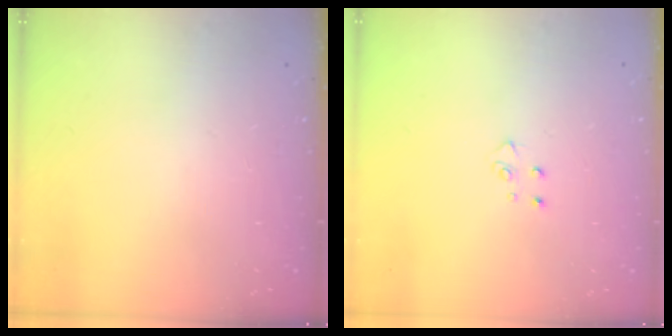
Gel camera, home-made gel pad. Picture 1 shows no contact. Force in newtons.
{"total": 4.5, "press": 4.4, "slide": 0.5}